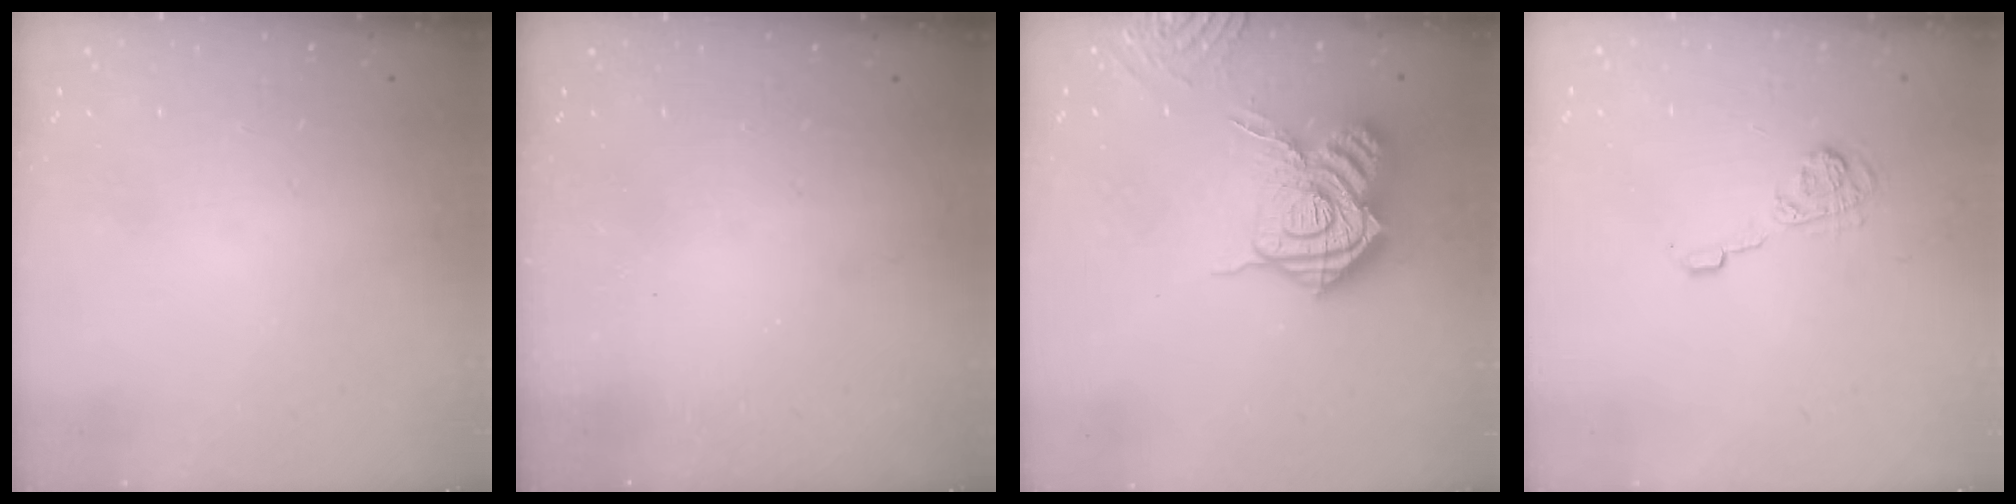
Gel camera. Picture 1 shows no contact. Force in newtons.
{"total": 2.3, "press": 2.2, "slide": 0.8}
{"total": 18.9, "press": 18.8, "slide": 1.9}
{"total": 5.9, "press": 5.8, "slide": 1.0}